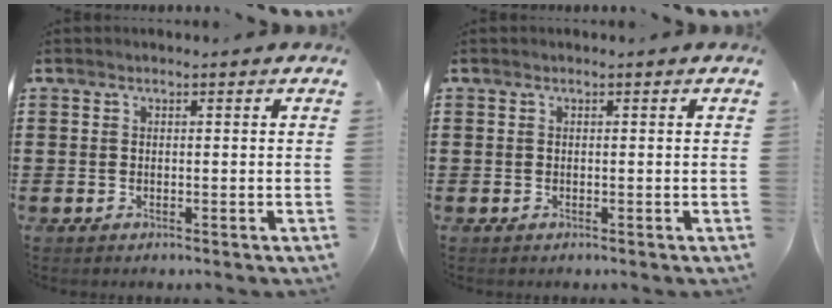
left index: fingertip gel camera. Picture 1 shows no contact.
{"total": 0.0}